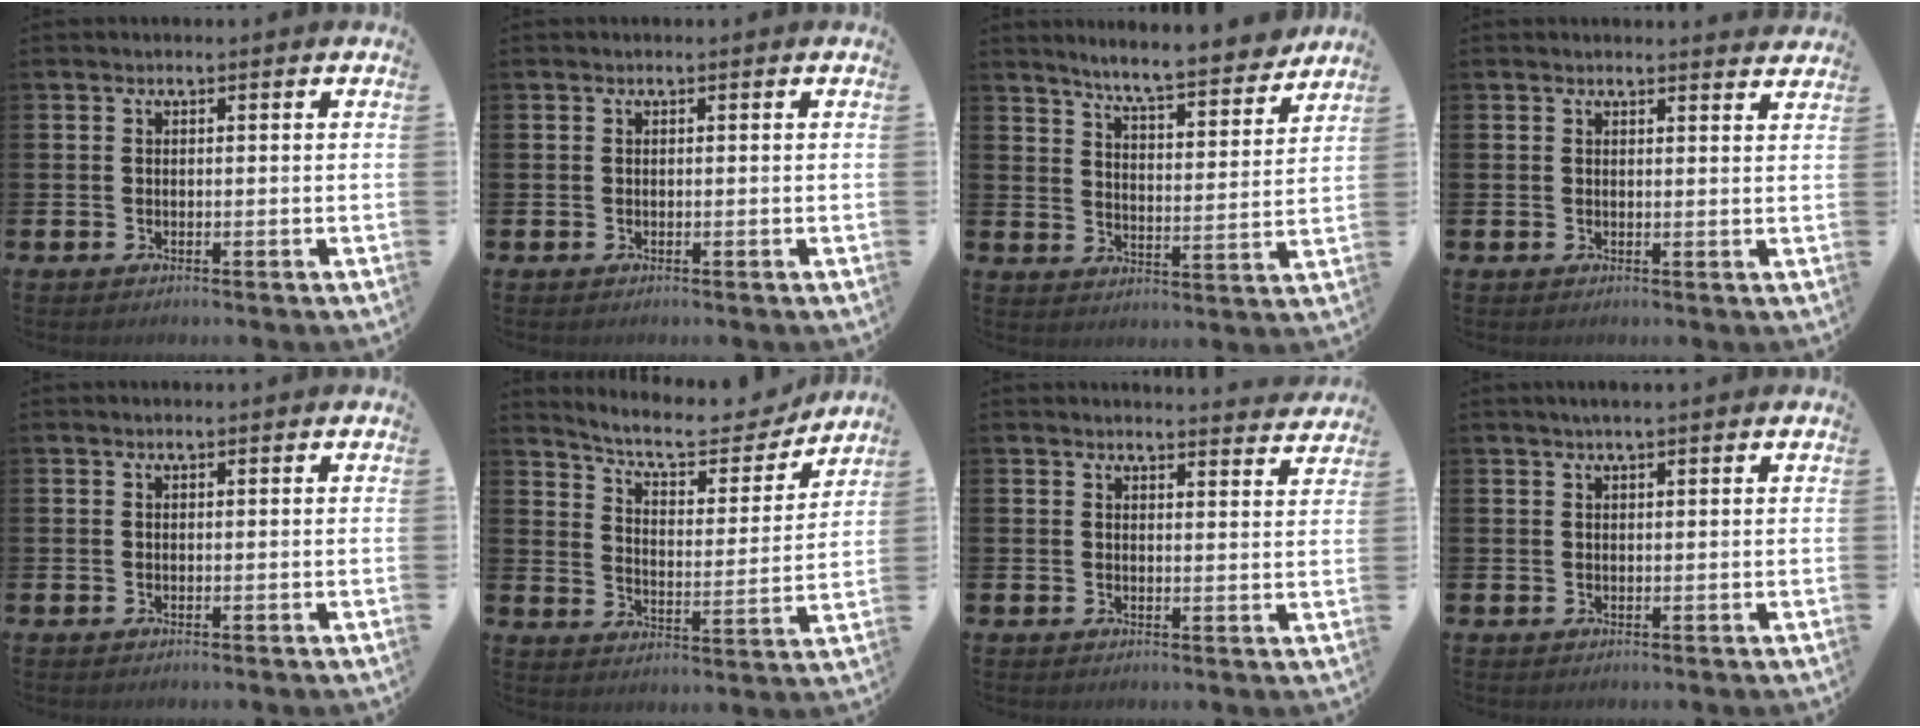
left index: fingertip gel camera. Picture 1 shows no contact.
{"total": 0.0}
{"total": 7.6, "force": [7.2, 0.1, 2.3], "torque": [-0.068, -0.050, 0.125]}
{"total": 1.8, "force": [1.8, 0.0, -0.1], "torque": [0.006, -0.012, 0.030]}
{"total": 0.0}
{"total": 8.7, "force": [7.9, 2.3, 2.8], "torque": [-0.079, -0.054, 0.135]}
{"total": 3.3, "force": [3.3, -0.1, 0.0], "torque": [0.002, -0.025, 0.056]}
{"total": 1.7, "force": [1.4, 0.1, 0.9], "torque": [-0.019, 0.002, 0.025]}